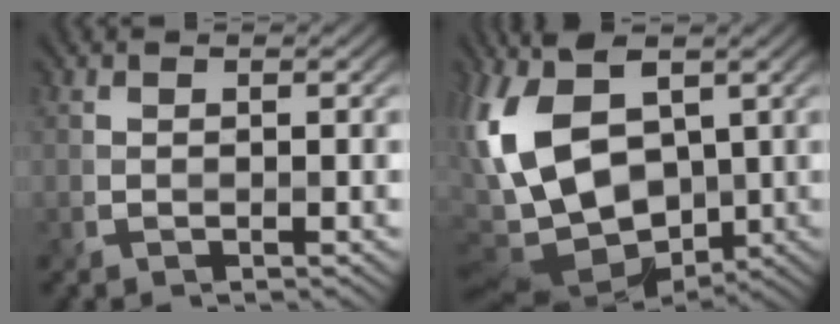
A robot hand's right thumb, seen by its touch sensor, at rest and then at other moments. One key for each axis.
{"total": 17.0, "fx": 0.7, "fy": 10.1, "fz": 13.6, "tx": -0.307, "ty": 0.004, "tz": 0.009}